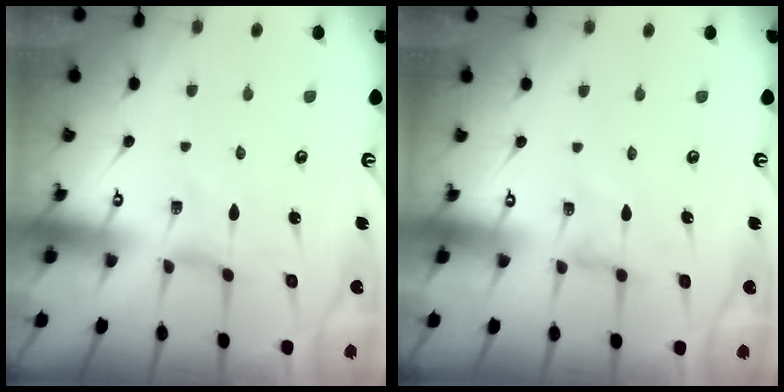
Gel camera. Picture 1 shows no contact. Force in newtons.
{"total": 0.0}